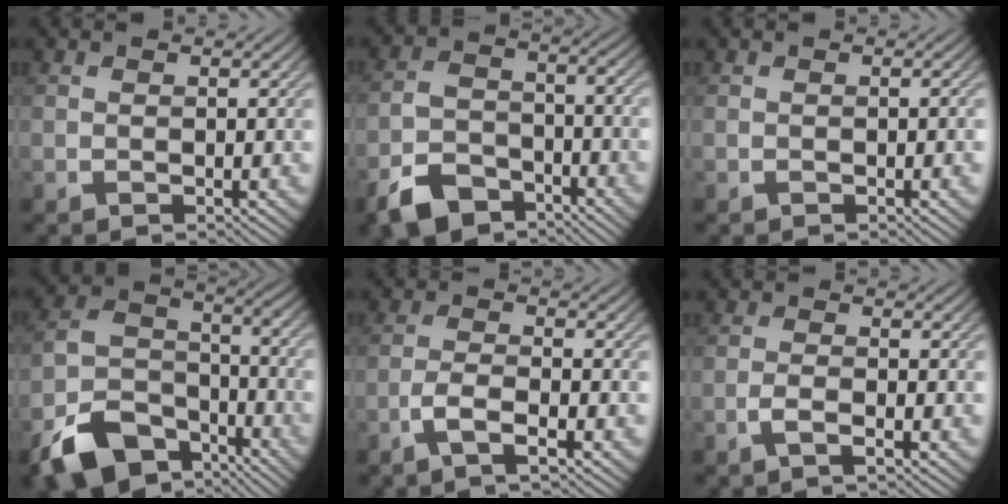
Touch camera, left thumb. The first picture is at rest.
{"total": 8.1, "force": [-6.0, 4.0, 3.7], "torque": [-0.078, -0.011, -0.125]}
{"total": 0.7, "force": [-0.1, 0.1, 0.7], "torque": [-0.008, 0.003, -0.003]}
{"total": 13.3, "force": [-8.9, 7.2, 6.9], "torque": [-0.157, -0.024, -0.168]}
{"total": 3.5, "force": [-2.3, 0.7, 2.6], "torque": [-0.057, 0.004, -0.057]}
{"total": 2.2, "force": [-1.4, 0.4, 1.6], "torque": [-0.034, 0.004, -0.034]}